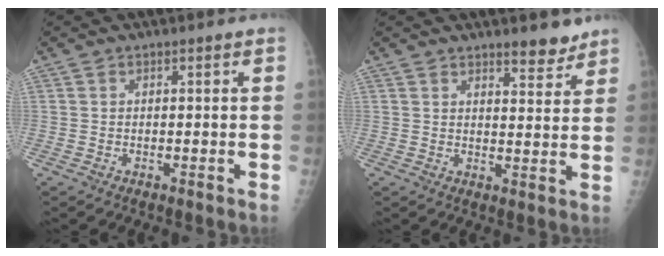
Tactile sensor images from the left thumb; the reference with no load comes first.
{"total": 4.7, "force": [4.0, 1.4, 2.2], "torque": [-0.015, -0.031, 0.056]}